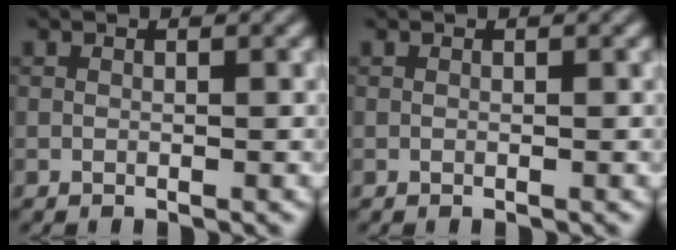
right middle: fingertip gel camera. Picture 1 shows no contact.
{"total": 0.0}